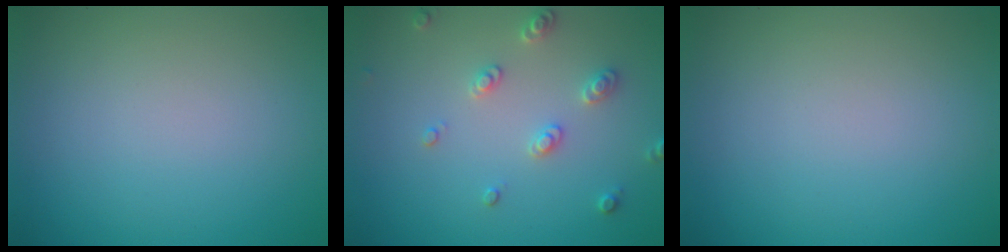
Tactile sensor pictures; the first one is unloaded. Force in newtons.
{"total": 2.5, "press": 2.4, "slide": 0.7}
{"total": 0.0}